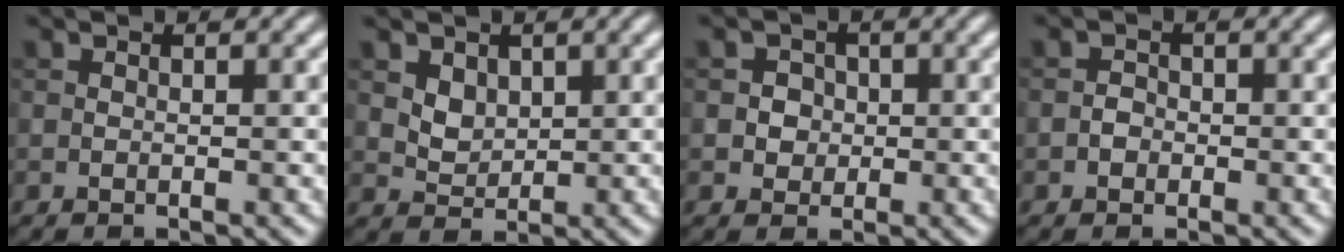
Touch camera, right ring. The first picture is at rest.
{"total": 2.2, "force": [1.1, 1.6, 1.1], "torque": [-0.024, -0.009, 0.031]}
{"total": 2.3, "force": [0.3, 2.2, 0.9], "torque": [0.002, 0.005, 0.001]}
{"total": 1.0, "force": [-0.4, 0.8, 0.3], "torque": [-0.003, 0.001, -0.010]}